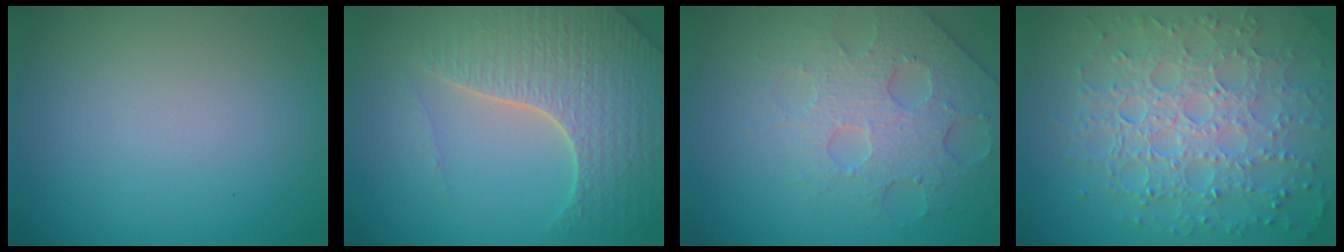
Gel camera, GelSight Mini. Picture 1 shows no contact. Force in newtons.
{"total": 6.7, "press": 6.4, "slide": 1.6}
{"total": 4.1, "press": 3.9, "slide": 1.3}
{"total": 8.0, "press": 5.6, "slide": 5.6}